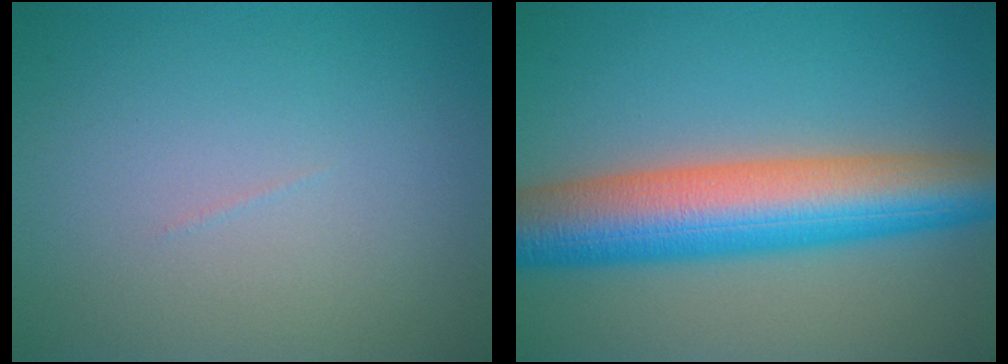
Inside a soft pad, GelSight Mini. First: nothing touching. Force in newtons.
{"total": 10.6, "press": 10.6, "slide": 0.3}